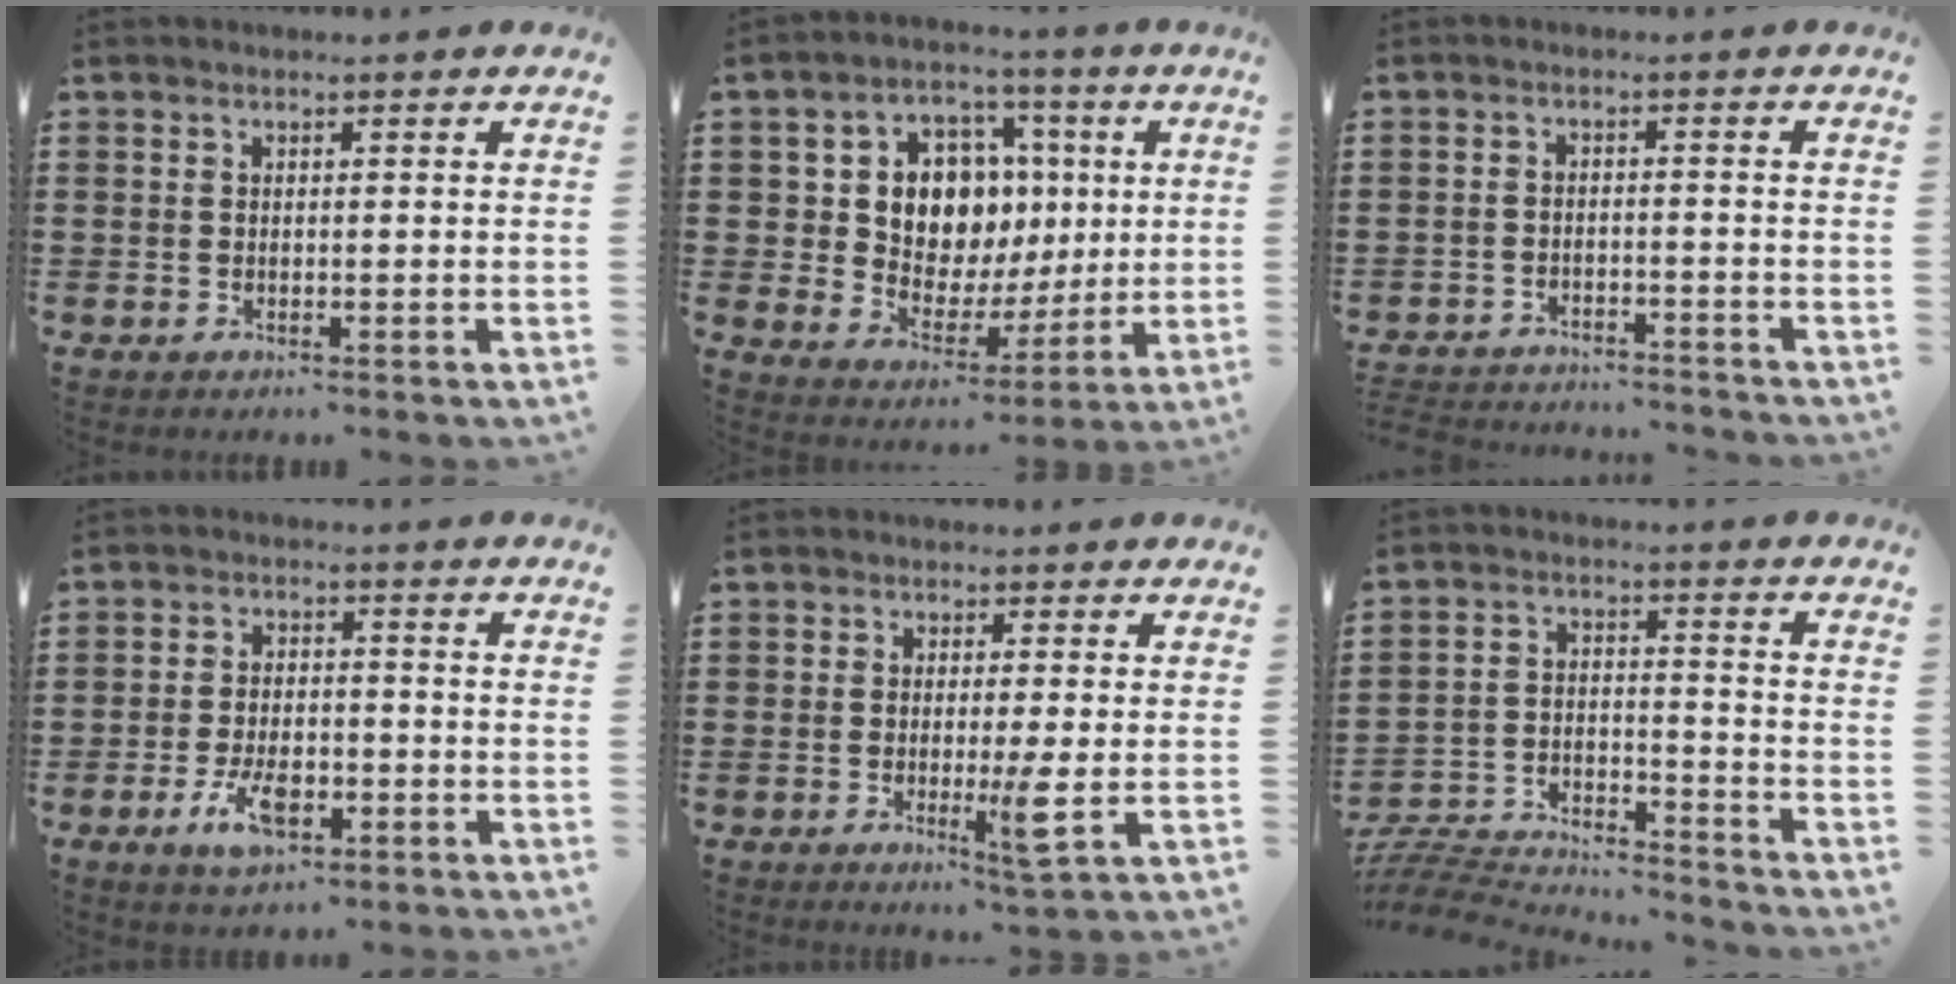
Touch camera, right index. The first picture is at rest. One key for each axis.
{"total": 9.9, "fx": 2.3, "fy": 8.1, "fz": 5.1, "tx": -0.111, "ty": 0.009, "tz": 0.047}
{"total": 2.9, "fx": -2.9, "fy": 0.3, "fz": -0.1, "tx": -0.005, "ty": 0.000, "tz": -0.062}
{"total": 6.4, "fx": -2.7, "fy": 2.9, "fz": 5.0, "tx": -0.098, "ty": -0.004, "tz": -0.053}
{"total": 5.4, "fx": -1.1, "fy": 0.4, "fz": 5.3, "tx": -0.096, "ty": -0.016, "tz": -0.019}
{"total": 6.3, "fx": -6.1, "fy": 0.8, "fz": 0.8, "tx": -0.037, "ty": -0.002, "tz": -0.130}